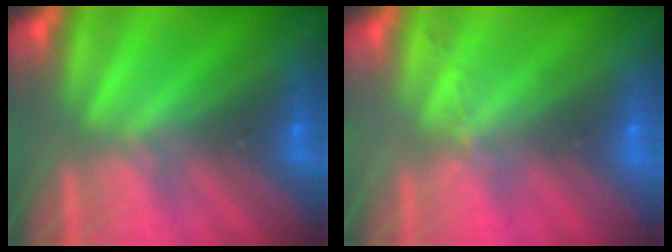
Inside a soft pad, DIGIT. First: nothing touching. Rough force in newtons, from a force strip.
{"total": 2.0}